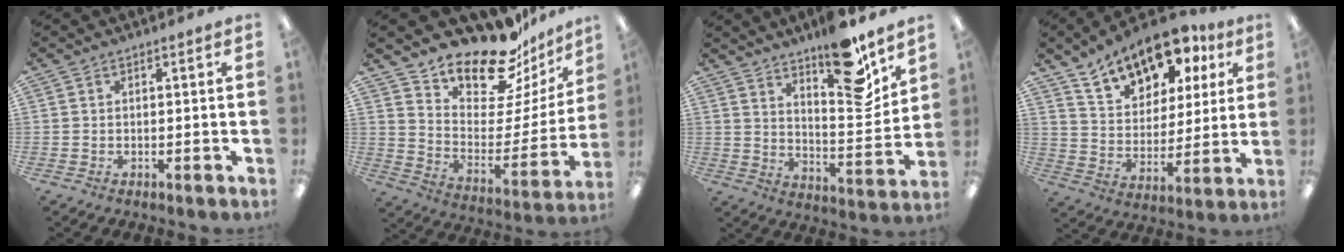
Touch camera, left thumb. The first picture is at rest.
{"total": 18.3, "force": [16.1, 6.1, 6.0], "torque": [-0.097, -0.139, 0.277]}
{"total": 15.7, "force": [12.2, 4.8, 8.6], "torque": [-0.108, -0.093, 0.203]}
{"total": 15.5, "force": [11.6, 7.8, 6.7], "torque": [-0.114, -0.067, 0.206]}